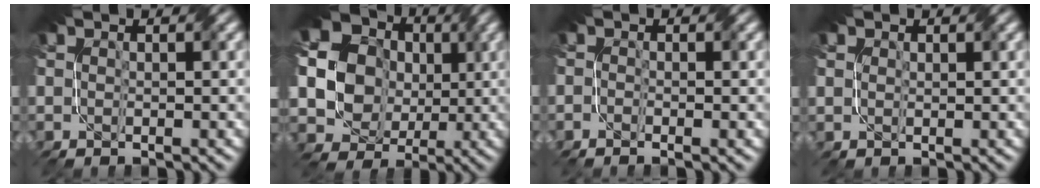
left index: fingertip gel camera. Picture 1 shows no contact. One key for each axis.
{"total": 18.3, "fx": 4.6, "fy": 16.6, "fz": 6.0, "tx": -0.159, "ty": 0.035, "tz": 0.064}
{"total": 1.2, "fx": -0.7, "fy": 0.4, "fz": 0.9, "tx": -0.014, "ty": -0.002, "tz": -0.013}
{"total": 1.4, "fx": 1.0, "fy": 0.9, "fz": -0.4, "tx": 0.014, "ty": 0.005, "tz": 0.018}